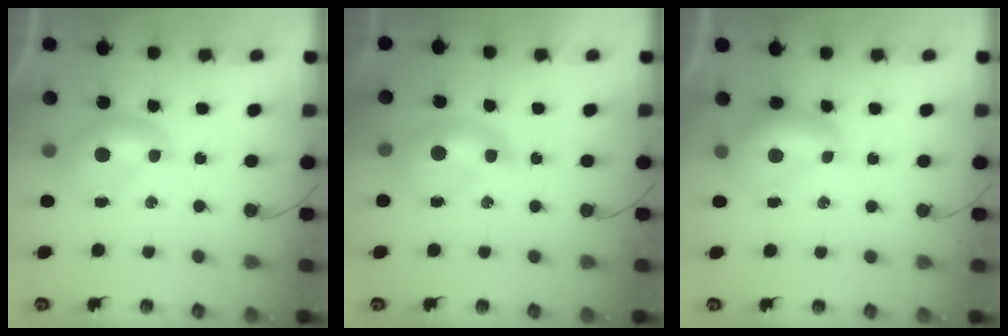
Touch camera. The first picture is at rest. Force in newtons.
{"total": 2.4, "press": 2.3, "slide": 0.6}
{"total": 1.4, "press": 0.8, "slide": 1.1}